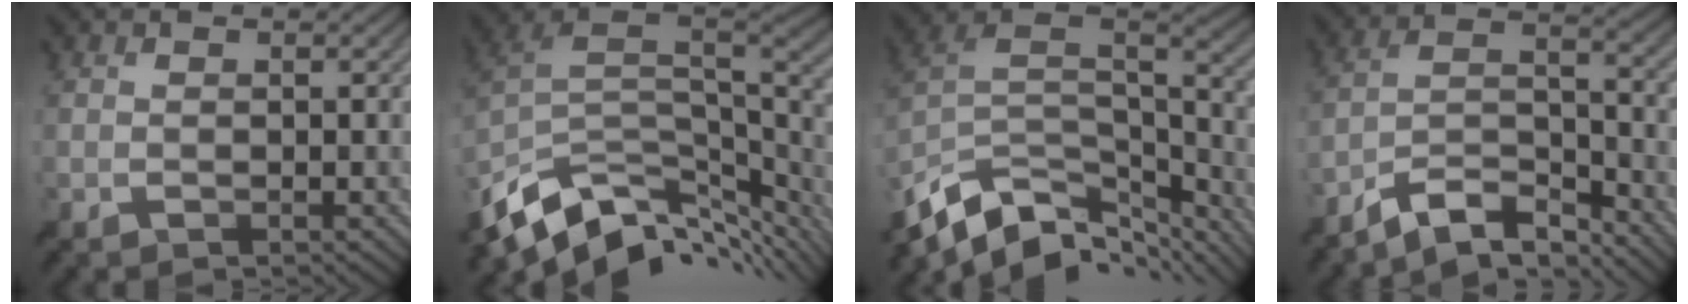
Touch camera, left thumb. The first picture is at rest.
{"total": 12.8, "force": [-6.9, 6.4, 8.7], "torque": [-0.207, -0.026, -0.108]}
{"total": 14.1, "force": [-9.1, 7.0, 8.1], "torque": [-0.212, -0.018, -0.145]}
{"total": 8.7, "force": [-7.4, 2.3, 4.0], "torque": [-0.073, 0.009, -0.146]}